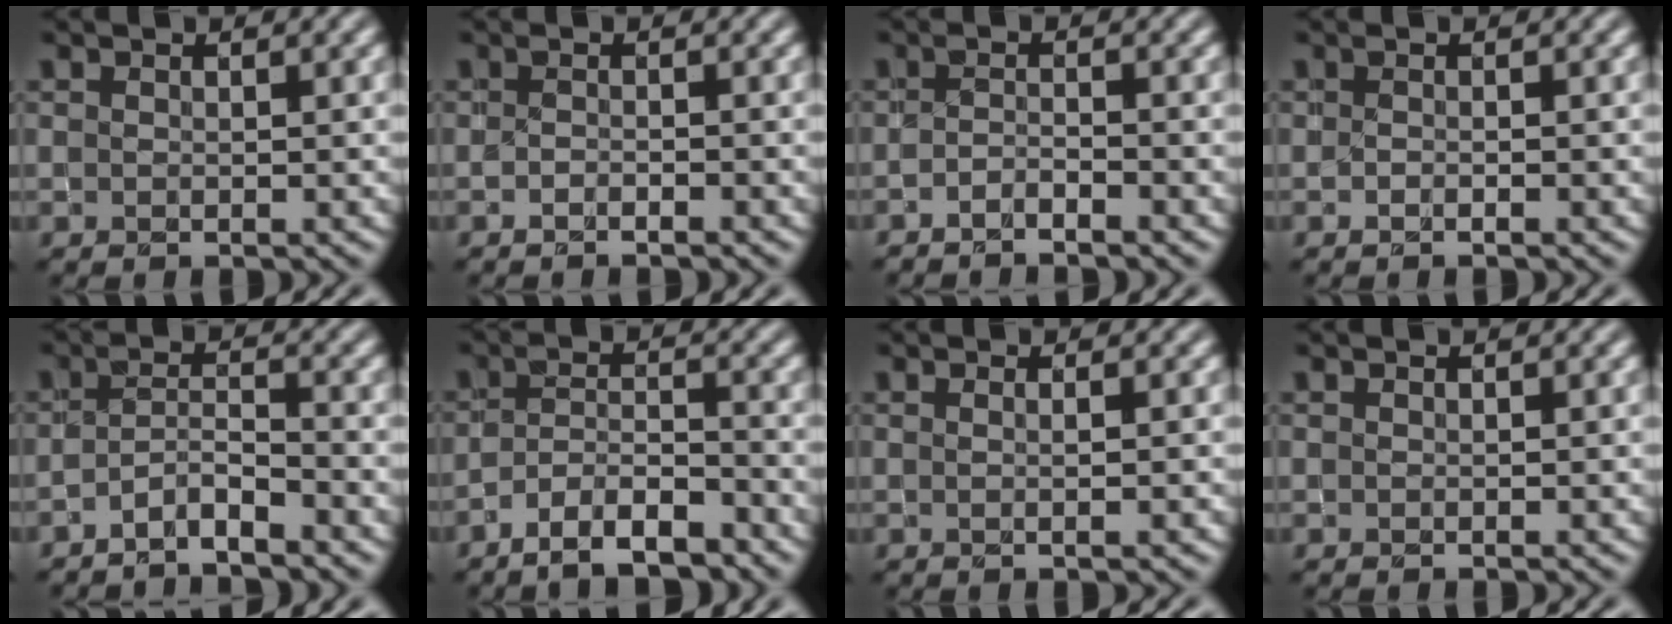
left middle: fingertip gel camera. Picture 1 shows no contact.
{"total": 0.8, "force": [-0.7, 0.1, 0.4], "torque": [-0.009, -0.004, -0.013]}
{"total": 1.5, "force": [-1.3, 0.2, 0.7], "torque": [-0.013, -0.007, -0.028]}
{"total": 0.5, "force": [-0.4, 0.1, 0.3], "torque": [-0.008, -0.002, -0.006]}
{"total": 2.5, "force": [-2.0, 0.3, 1.4], "torque": [-0.028, 0.002, -0.045]}
{"total": 5.0, "force": [-3.8, 1.4, 2.9], "torque": [-0.051, 0.002, -0.068]}
{"total": 1.9, "force": [0.2, 0.8, 1.7], "torque": [-0.008, -0.005, -0.012]}
{"total": 0.0}